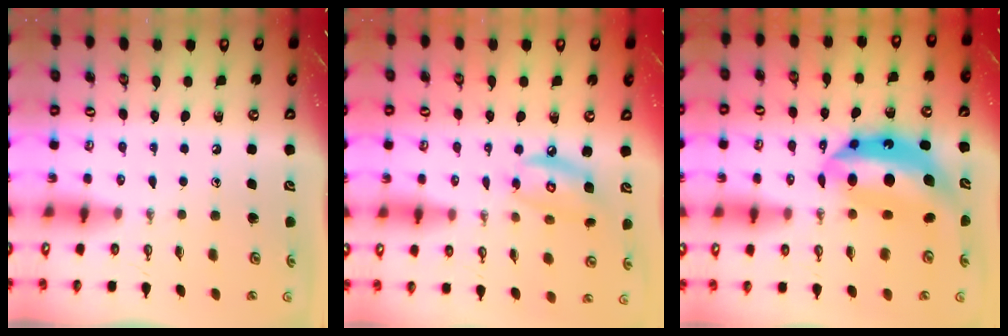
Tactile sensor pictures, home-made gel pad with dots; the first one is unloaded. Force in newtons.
{"total": 9.5, "press": 9.4, "slide": 0.7}
{"total": 15.1, "press": 15.0, "slide": 2.0}